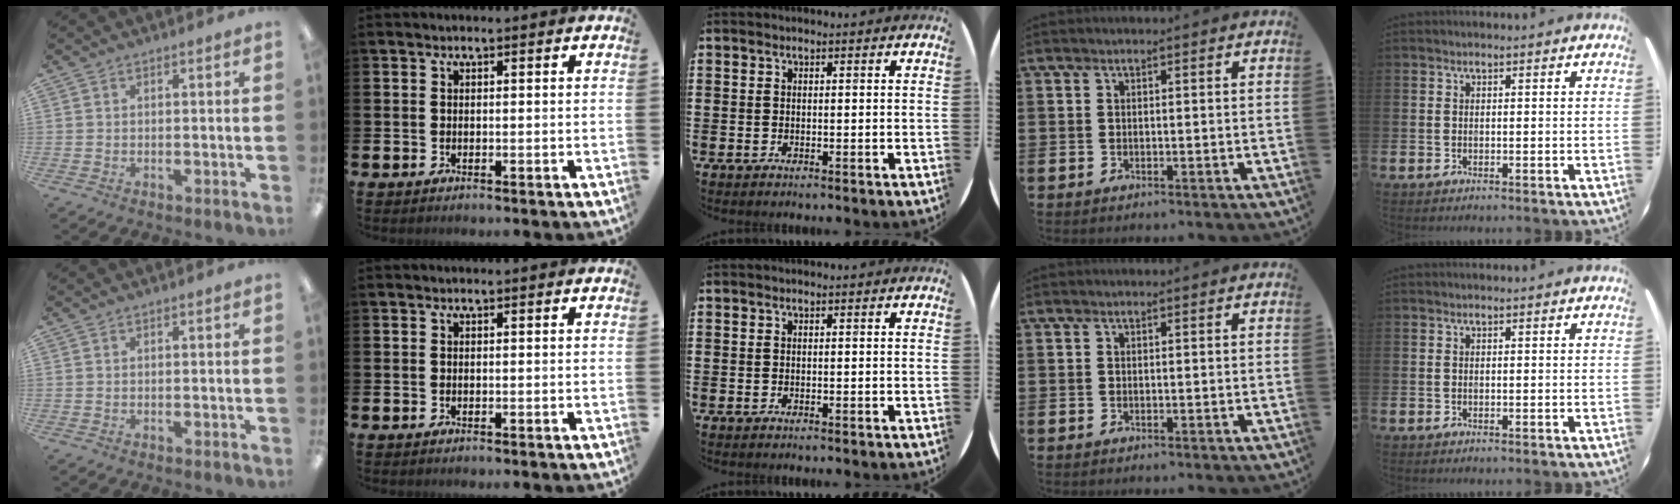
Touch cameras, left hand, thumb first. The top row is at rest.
{}